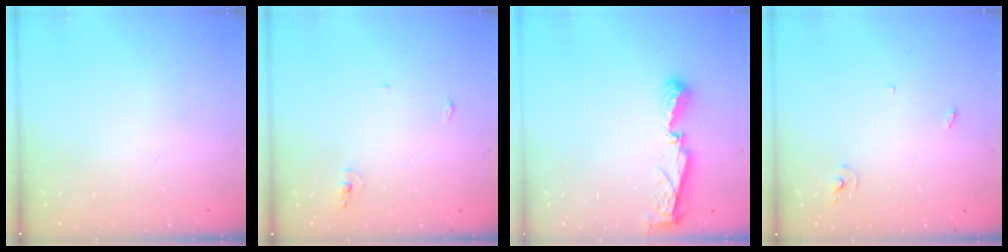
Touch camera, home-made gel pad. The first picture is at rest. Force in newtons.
{"total": 4.3, "press": 4.2, "slide": 1.1}
{"total": 7.7, "press": 7.7, "slide": 0.8}
{"total": 2.5, "press": 2.5, "slide": 0.2}